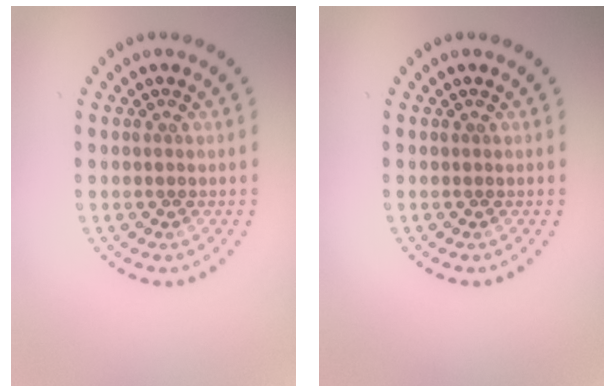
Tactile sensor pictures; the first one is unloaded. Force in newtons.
{"total": 0.0}